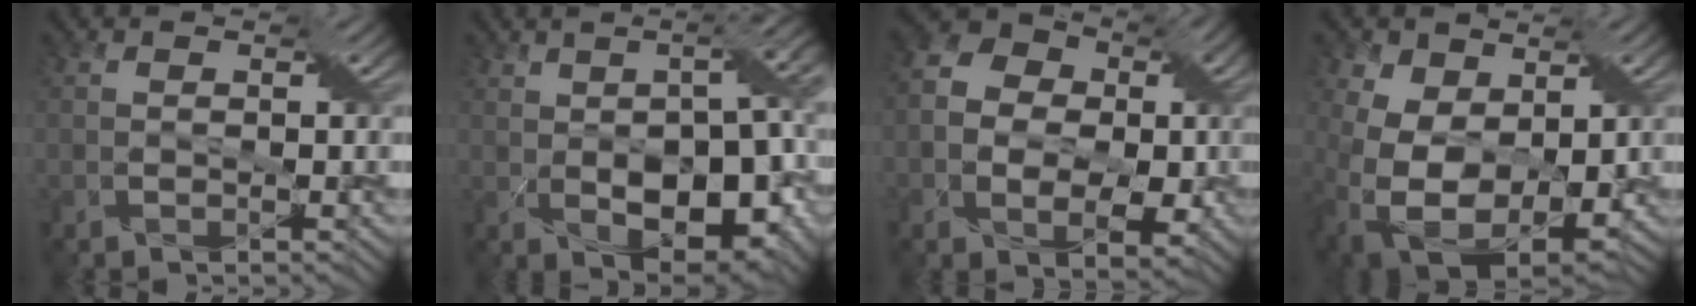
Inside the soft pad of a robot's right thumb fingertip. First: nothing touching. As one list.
[{"total": 14.1, "force": [-1.3, 6.8, 12.2], "torque": [-0.172, -0.001, -0.011]}, {"total": 11.0, "force": [-0.3, 8.8, 6.7], "torque": [-0.143, -0.001, -0.011]}, {"total": 13.9, "force": [1.0, 9.7, 9.9], "torque": [-0.215, -0.021, 0.039]}]